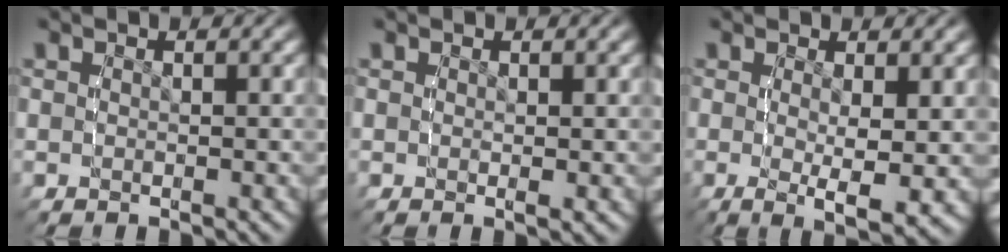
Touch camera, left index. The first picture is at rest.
{"total": 0.6, "force": [0.3, 0.1, 0.5], "torque": [-0.004, 0.000, 0.005]}
{"total": 4.9, "force": [-1.0, 0.9, 4.8], "torque": [-0.066, -0.019, -0.006]}